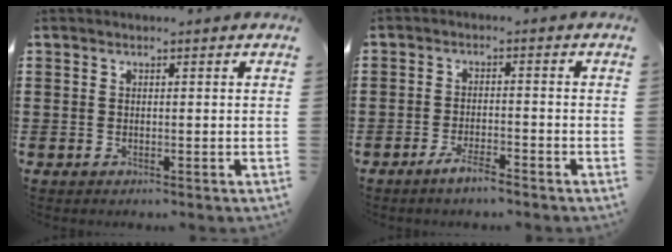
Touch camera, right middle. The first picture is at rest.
{"total": 3.2, "force": [-2.5, 0.4, 1.9], "torque": [-0.038, 0.005, -0.050]}